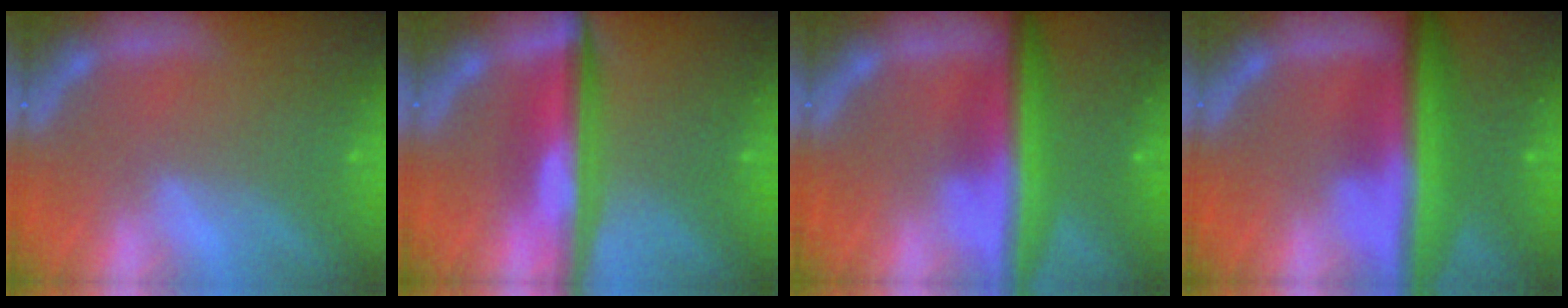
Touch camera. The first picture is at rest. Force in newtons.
{"total": 7.1}
{"total": 8.0}
{"total": 10.0}